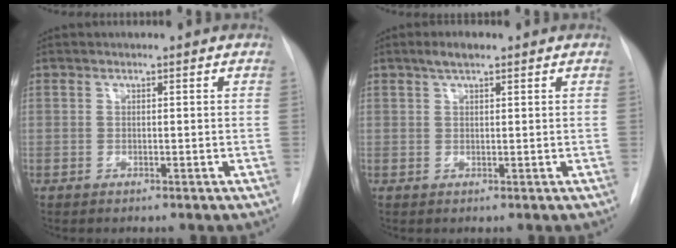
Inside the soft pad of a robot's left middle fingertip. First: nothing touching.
{"total": 2.4, "force": [1.6, 0.7, 1.6], "torque": [-0.032, 0.008, 0.029]}